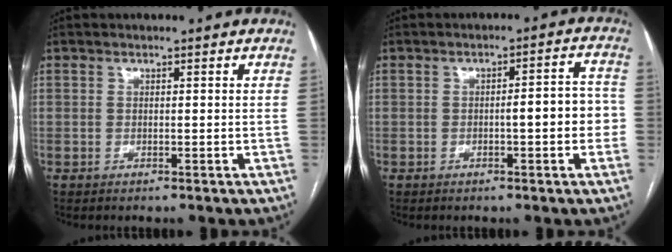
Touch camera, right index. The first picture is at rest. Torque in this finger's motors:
{"motor_torque": [0.91, -0.20, 0.54, 0.06]}